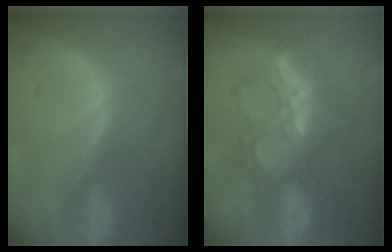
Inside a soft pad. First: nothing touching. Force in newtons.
{"total": 8.9, "press": 8.3, "slide": 3.3}